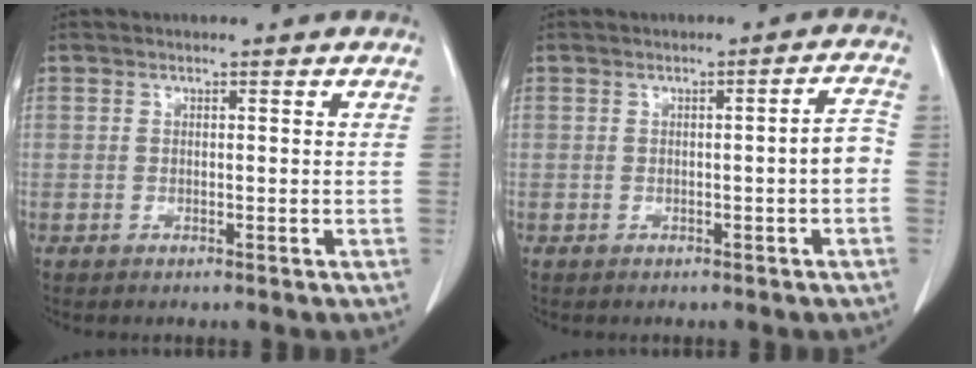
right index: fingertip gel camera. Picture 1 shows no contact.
{"total": 3.1, "force": [-0.8, 0.1, 3.0], "torque": [-0.037, 0.008, -0.011]}